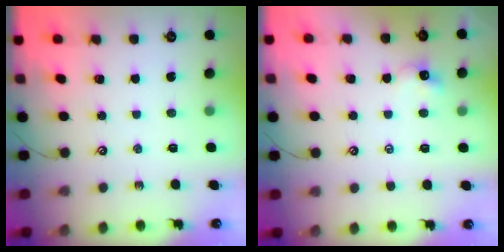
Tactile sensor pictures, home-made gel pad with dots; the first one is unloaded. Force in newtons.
{"total": 0.8, "press": 0.7, "slide": 0.4}